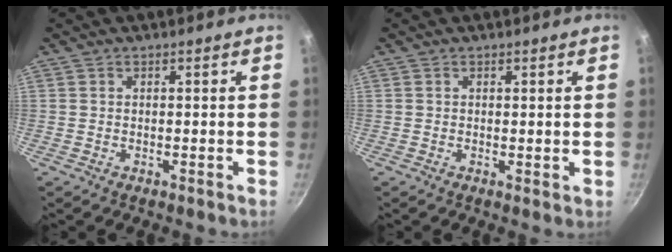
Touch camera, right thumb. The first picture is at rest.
{"total": 0.7, "force": [0.2, 0.2, 0.7], "torque": [-0.008, -0.004, 0.004]}